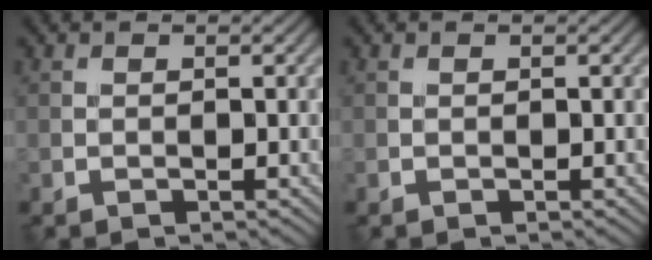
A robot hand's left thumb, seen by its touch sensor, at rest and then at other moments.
{"total": 0.0}